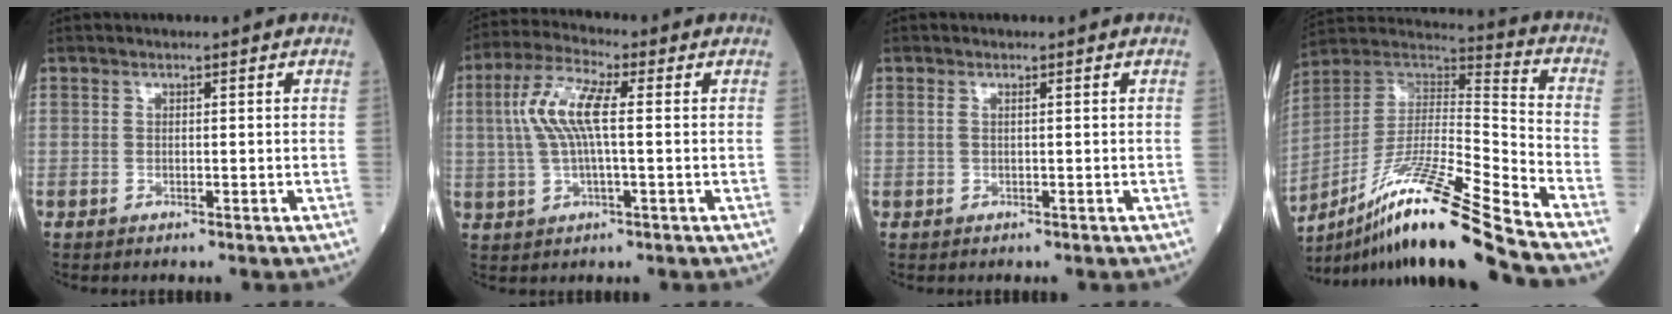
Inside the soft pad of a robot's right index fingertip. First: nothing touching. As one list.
[{"total": 8.4, "force": [1.1, 1.6, 8.1], "torque": [-0.180, 0.018, 0.022]}, {"total": 0.6, "force": [0.3, 0.0, 0.6], "torque": [-0.019, 0.003, 0.005]}, {"total": 22.3, "force": [-16.3, -0.9, 15.2], "torque": [-0.287, -0.015, -0.297]}]